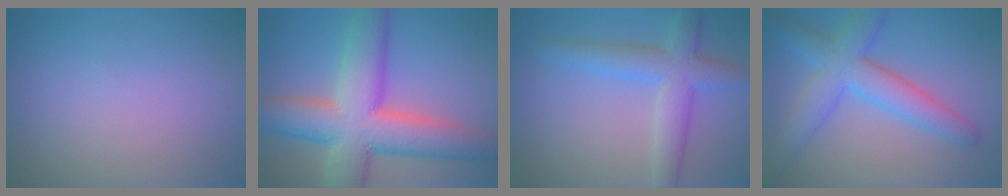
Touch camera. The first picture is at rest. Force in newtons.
{"total": 12.2, "press": 12.2, "slide": 0.7}
{"total": 6.7, "press": 6.7, "slide": 0.2}
{"total": 6.5, "press": 6.5, "slide": 0.3}